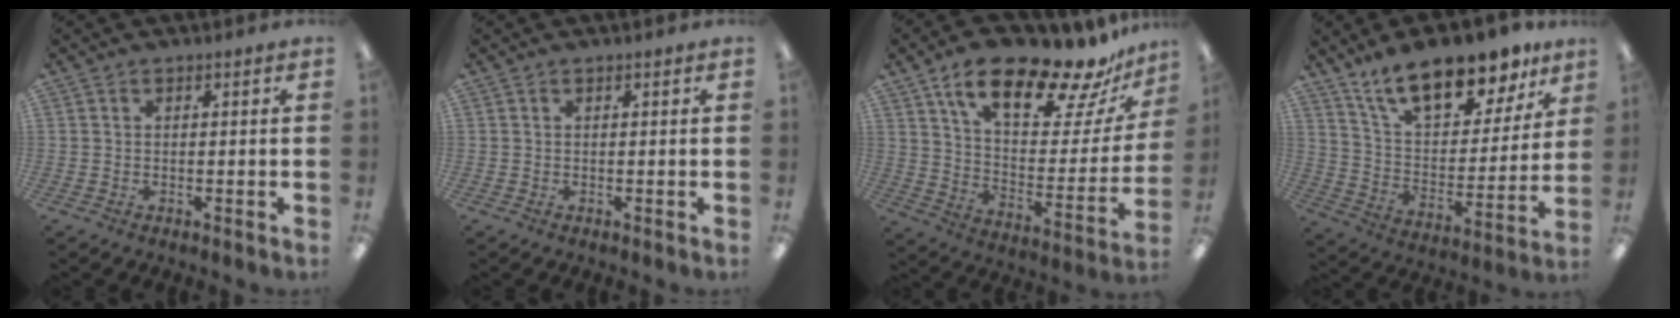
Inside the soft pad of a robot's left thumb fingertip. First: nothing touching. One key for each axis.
{"total": 0.0}
{"total": 22.3, "fx": 16.4, "fy": 7.7, "fz": 13.1, "tx": -0.204, "ty": -0.104, "tz": 0.273}
{"total": 19.9, "fx": 14.9, "fy": 8.1, "fz": 10.5, "tx": -0.172, "ty": -0.091, "tz": 0.257}